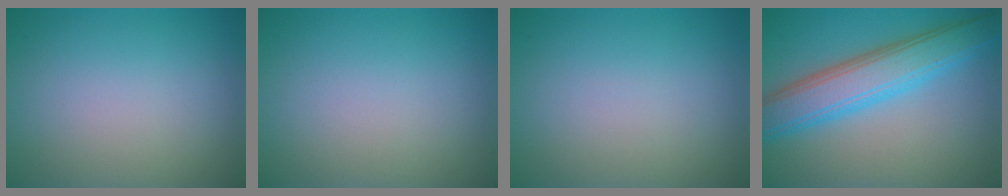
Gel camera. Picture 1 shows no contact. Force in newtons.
{"total": 0.0}
{"total": 0.0}
{"total": 6.7, "press": 6.7, "slide": 0.4}